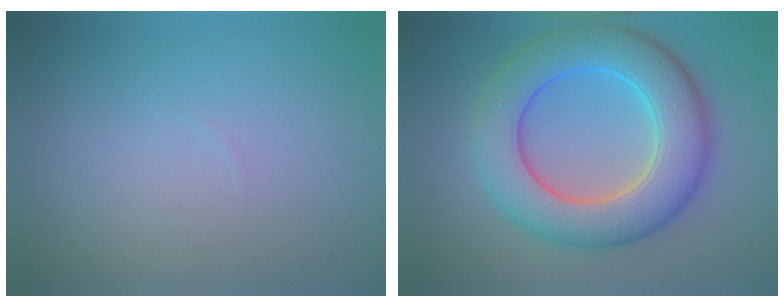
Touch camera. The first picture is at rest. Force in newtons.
{"total": 9.1, "press": 9.1, "slide": 0.1}